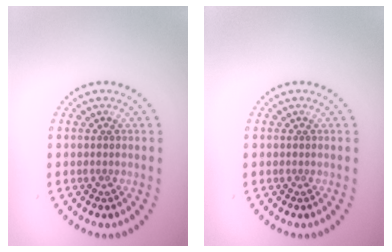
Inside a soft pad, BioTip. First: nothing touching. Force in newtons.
{"total": 0.0}